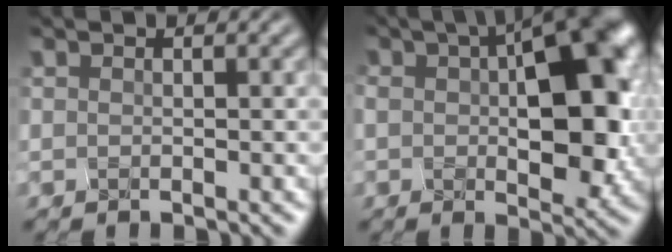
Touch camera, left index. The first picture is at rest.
{"total": 11.2, "force": [0.6, 5.3, 9.9], "torque": [-0.140, 0.006, 0.033]}